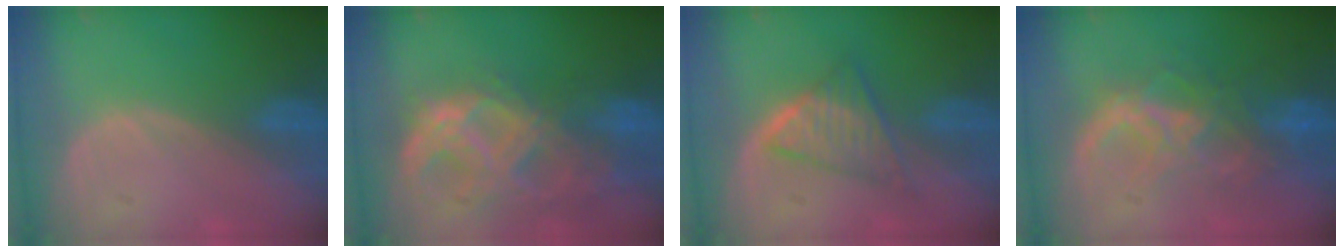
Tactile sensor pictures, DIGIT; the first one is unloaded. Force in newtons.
{"total": 11.2, "press": 9.4, "slide": 6.1}
{"total": 5.9, "press": 5.6, "slide": 1.7}
{"total": 8.9, "press": 7.6, "slide": 4.7}